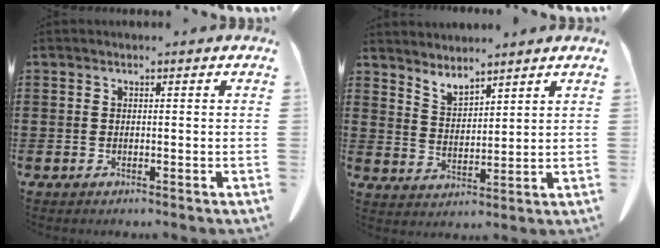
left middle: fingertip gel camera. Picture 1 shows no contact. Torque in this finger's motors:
{"motor_torque": [0.13, 0.05, 0.00, 0.01]}